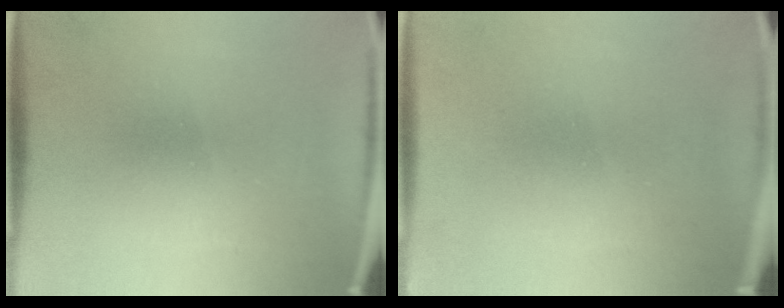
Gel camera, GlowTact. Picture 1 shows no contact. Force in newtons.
{"total": 1.1}